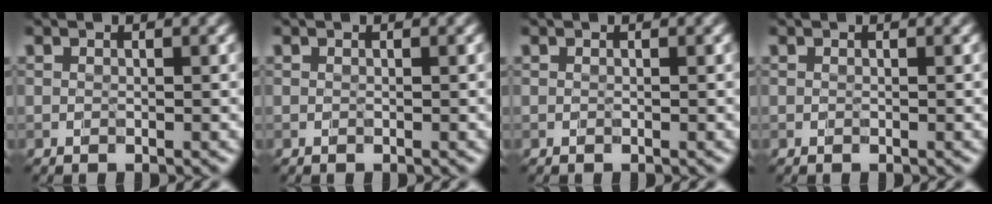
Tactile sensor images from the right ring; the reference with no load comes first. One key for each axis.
{"total": 0.0}
{"total": 0.0}
{"total": 0.0}